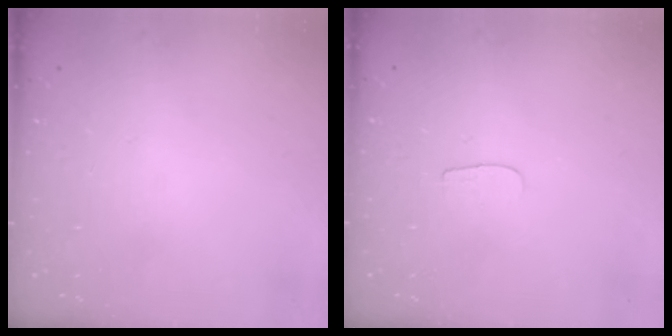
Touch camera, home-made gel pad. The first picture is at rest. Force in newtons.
{"total": 3.6, "press": 3.6, "slide": 0.4}